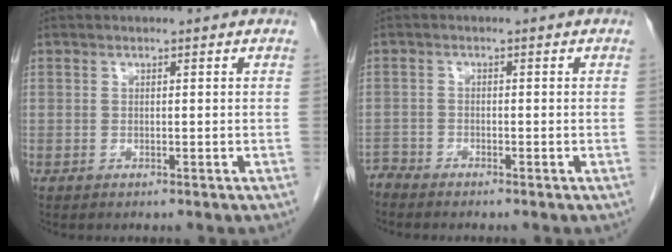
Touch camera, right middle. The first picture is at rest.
{"total": 1.8, "force": [-1.8, -0.1, -0.4], "torque": [0.014, -0.008, -0.034]}